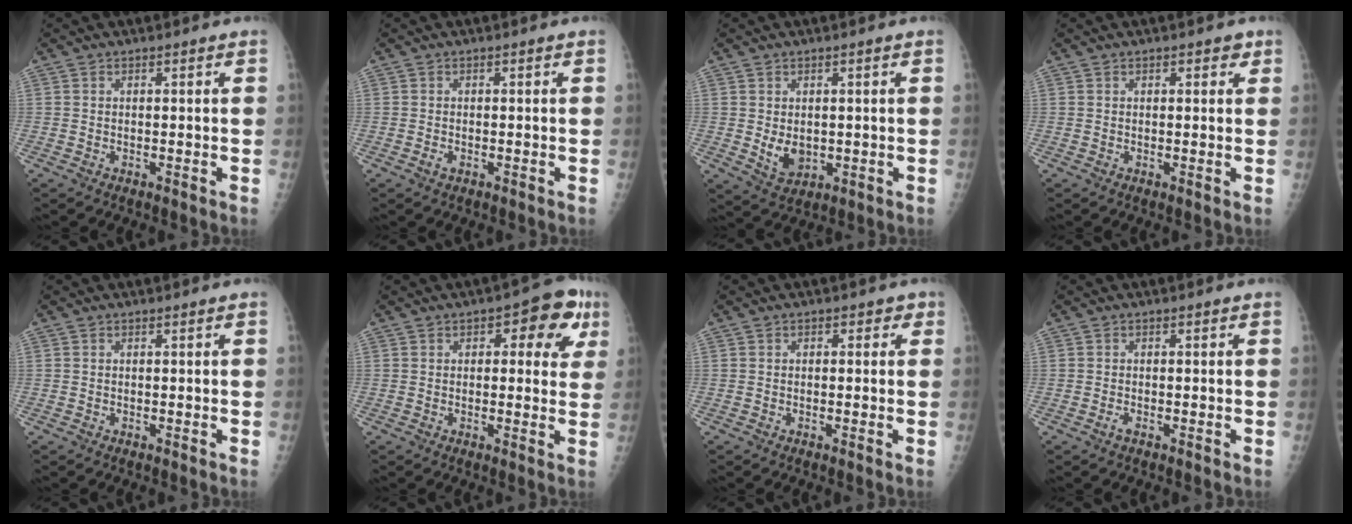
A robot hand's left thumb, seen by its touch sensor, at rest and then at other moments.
{"total": 1.0, "force": [-0.5, 0.5, 0.7], "torque": [-0.017, -0.001, -0.009]}
{"total": 3.6, "force": [-0.1, 2.6, 2.5], "torque": [-0.032, -0.008, 0.009]}
{"total": 1.8, "force": [1.0, 1.0, 1.2], "torque": [-0.001, -0.002, 0.011]}
{"total": 0.0}
{"total": 9.3, "force": [3.5, 4.8, 7.2], "torque": [-0.041, 0.006, 0.033]}
{"total": 1.8, "force": [0.6, 1.4, 1.1], "torque": [0.009, 0.004, -0.002]}
{"total": 0.8, "force": [-0.5, 0.1, 0.6], "torque": [-0.017, 0.000, -0.010]}